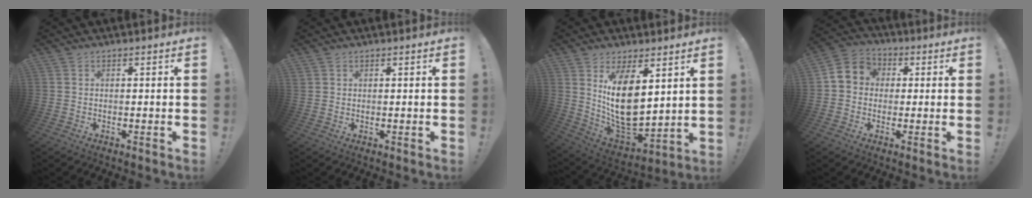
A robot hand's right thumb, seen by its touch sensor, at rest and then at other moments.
{"total": 0.9, "force": [0.6, 0.6, 0.3], "torque": [0.000, -0.001, 0.011]}
{"total": 16.5, "force": [5.8, 9.2, 12.4], "torque": [-0.215, -0.063, 0.108]}
{"total": 7.1, "force": [0.3, 6.5, 2.8], "torque": [-0.048, 0.011, 0.011]}